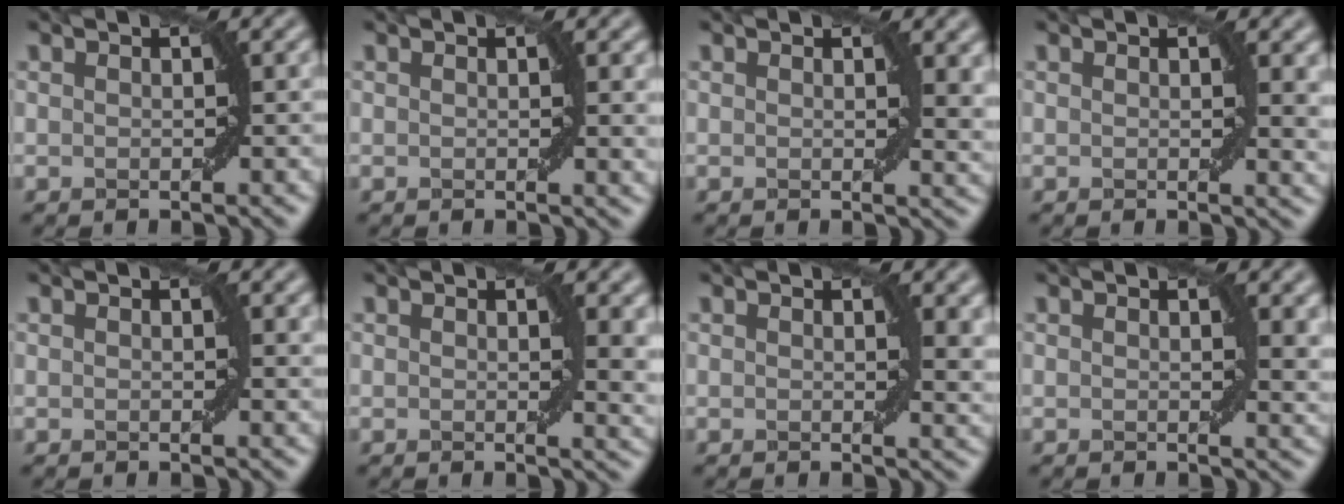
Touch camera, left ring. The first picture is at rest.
{"total": 1.2, "force": [0.4, 0.1, 1.1], "torque": [-0.011, -0.003, 0.006]}
{"total": 2.5, "force": [1.1, 0.9, 2.1], "torque": [-0.022, -0.005, 0.017]}
{"total": 2.2, "force": [0.8, 0.6, 1.9], "torque": [-0.019, -0.003, 0.012]}
{"total": 0.7, "force": [0.4, 0.2, 0.5], "torque": [-0.002, -0.003, 0.007]}
{"total": 3.2, "force": [1.1, 1.1, 2.9], "torque": [-0.027, -0.003, 0.017]}
{"total": 2.5, "force": [1.1, 0.9, 2.1], "torque": [-0.022, -0.004, 0.018]}
{"total": 2.2, "force": [1.0, 0.7, 1.8], "torque": [-0.019, -0.004, 0.016]}